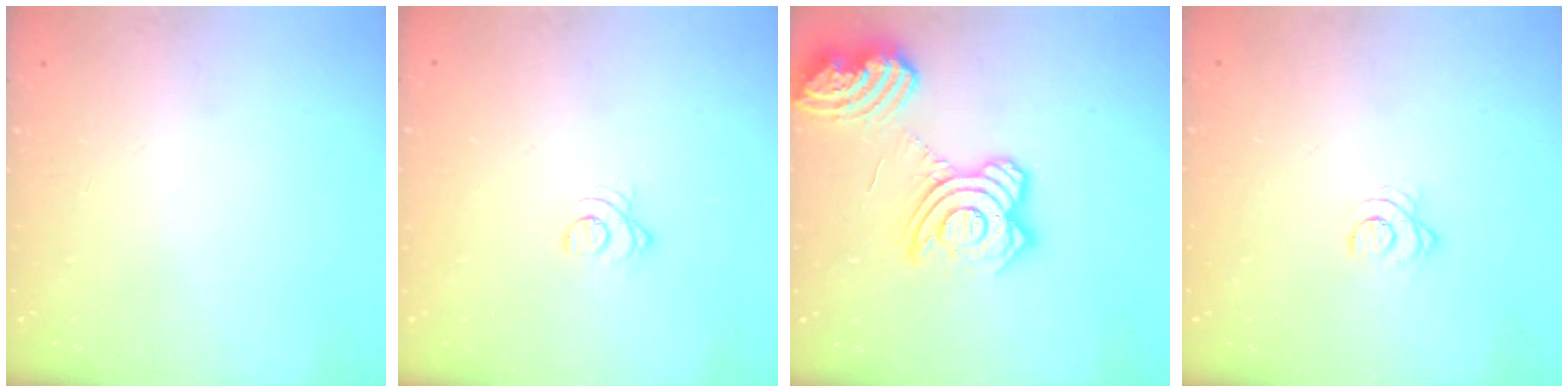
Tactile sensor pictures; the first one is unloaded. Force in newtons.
{"total": 2.7, "press": 2.7, "slide": 0.3}
{"total": 22.4, "press": 22.3, "slide": 2.5}
{"total": 2.7, "press": 2.7, "slide": 0.3}